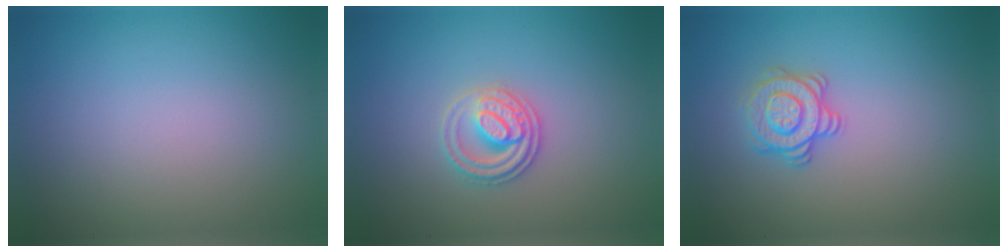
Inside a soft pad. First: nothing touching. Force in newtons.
{"total": 2.7, "press": 2.5, "slide": 0.9}
{"total": 2.8, "press": 2.7, "slide": 0.7}